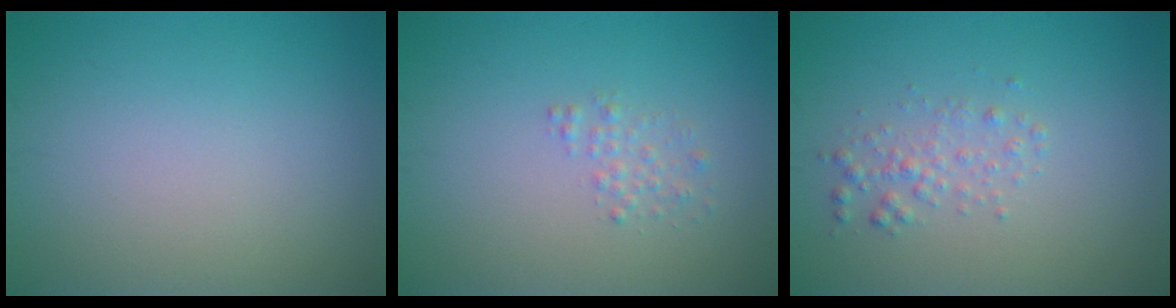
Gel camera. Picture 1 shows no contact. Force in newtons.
{"total": 1.2, "press": 1.2, "slide": 0.0}
{"total": 1.5, "press": 1.5, "slide": 0.0}